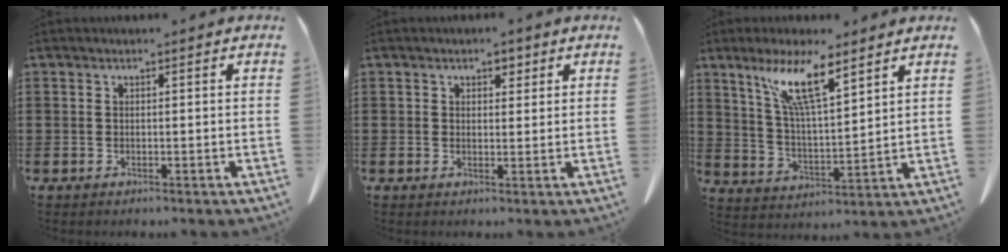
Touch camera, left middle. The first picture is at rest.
{"total": 2.1, "force": [1.4, 1.4, 0.8], "torque": [-0.004, 0.001, 0.021]}
{"total": 10.1, "force": [6.8, 2.0, 7.2], "torque": [-0.157, -0.015, 0.120]}